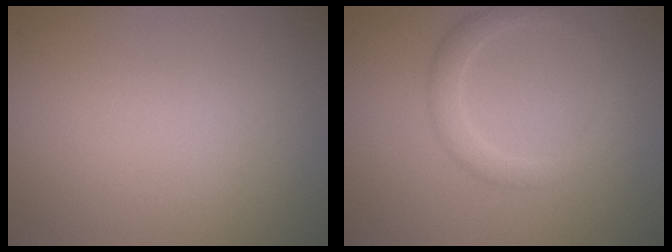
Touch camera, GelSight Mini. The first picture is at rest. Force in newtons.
{"total": 2.2, "press": 2.2, "slide": 0.1}